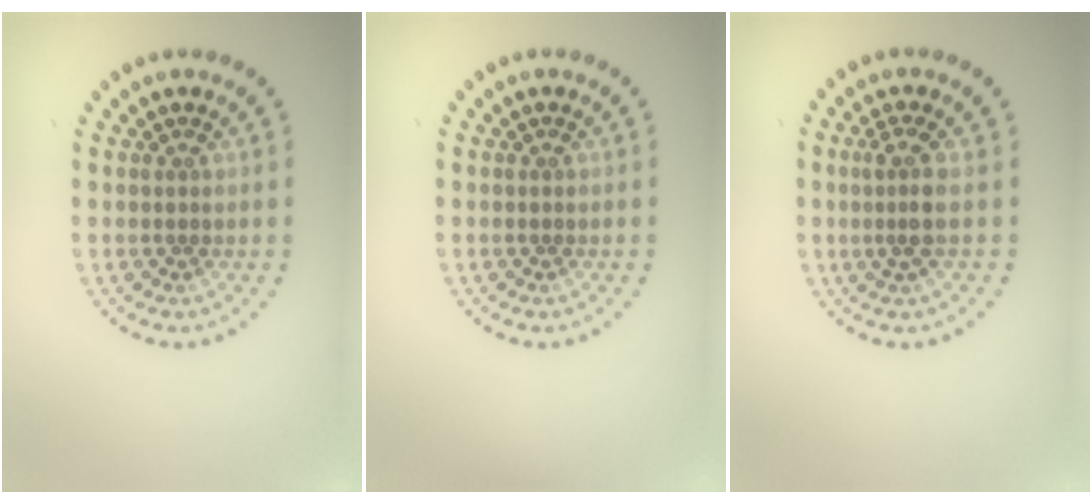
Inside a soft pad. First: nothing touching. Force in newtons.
{"total": 0.0}
{"total": 2.3, "press": 1.7, "slide": 1.5}